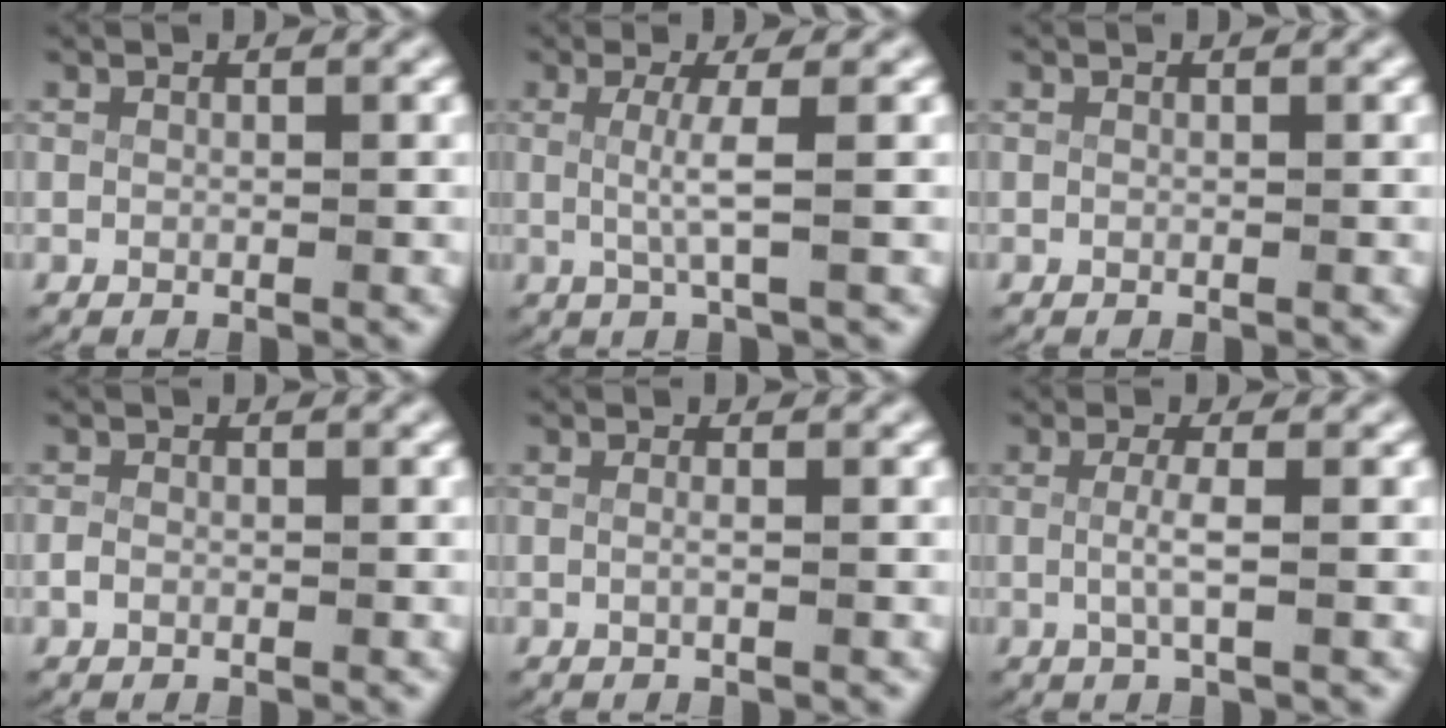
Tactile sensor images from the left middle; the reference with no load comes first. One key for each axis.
{"total": 3.0, "fx": 0.3, "fy": -0.3, "fz": 3.0, "tx": -0.065, "ty": -0.007, "tz": 0.009}
{"total": 0.0}
{"total": 0.8, "fx": -0.4, "fy": 0.5, "fz": 0.4, "tx": -0.020, "ty": -0.007, "tz": -0.004}
{"total": 0.8, "fx": -0.3, "fy": -0.2, "fz": 0.7, "tx": -0.021, "ty": -0.006, "tz": -0.004}
{"total": 2.2, "fx": -0.2, "fy": 0.0, "fz": 2.2, "tx": -0.051, "ty": -0.007, "tz": 0.000}